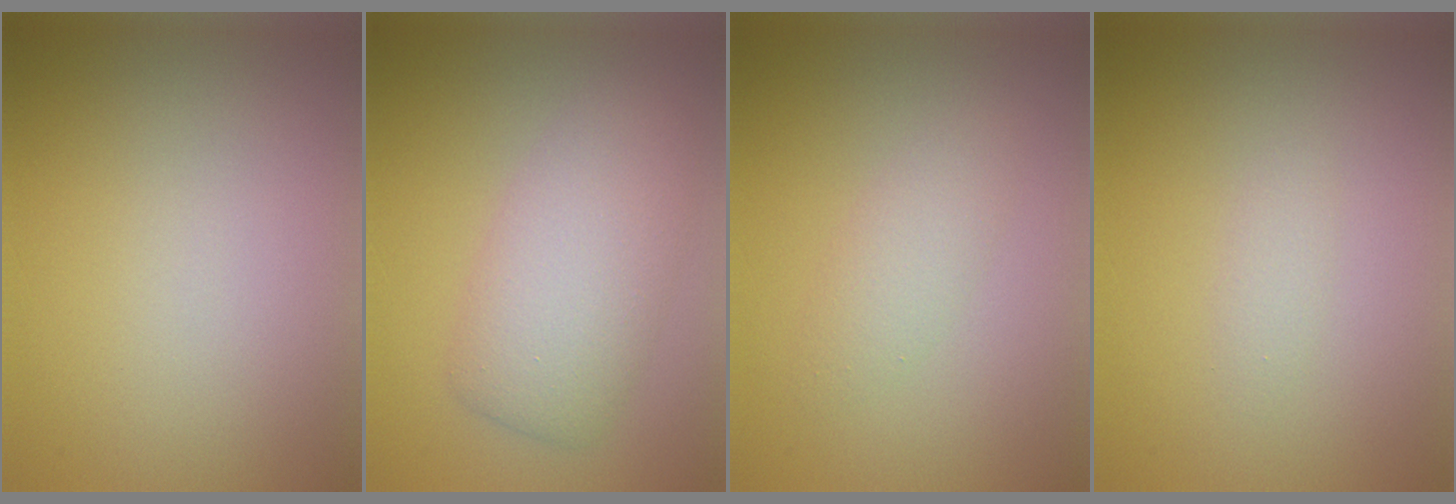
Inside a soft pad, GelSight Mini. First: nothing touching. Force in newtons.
{"total": 5.3, "press": 5.3, "slide": 0.1}
{"total": 1.8, "press": 1.8, "slide": 0.1}
{"total": 0.9, "press": 0.9, "slide": 0.0}